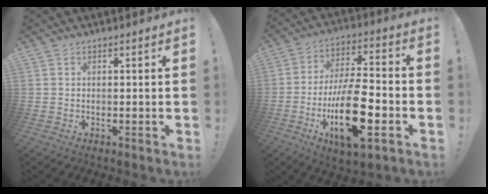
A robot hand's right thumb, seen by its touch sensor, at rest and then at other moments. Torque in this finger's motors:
{"motor_torque": [2.60, 2.41, 2.01, -0.76, 0.64]}